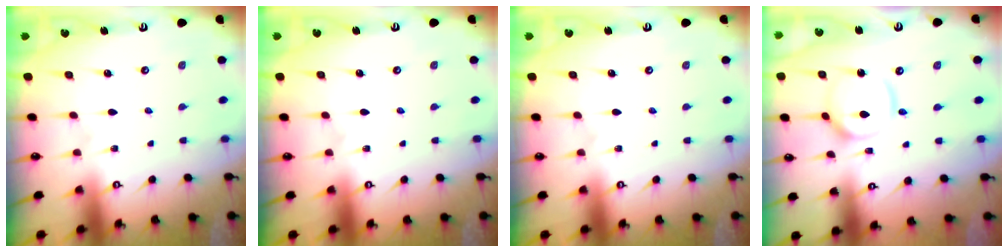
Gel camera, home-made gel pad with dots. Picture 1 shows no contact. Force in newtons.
{"total": 0.0}
{"total": 0.0}
{"total": 10.1, "press": 10.0, "slide": 1.2}